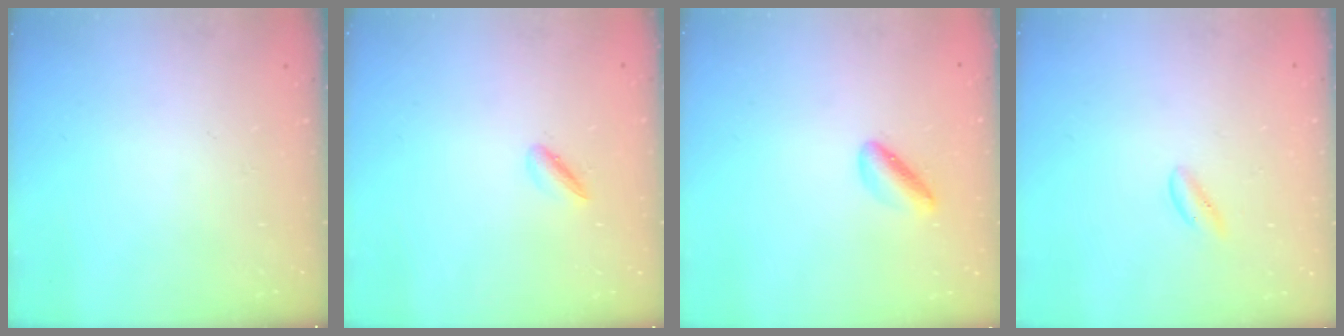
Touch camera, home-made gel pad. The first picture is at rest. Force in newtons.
{"total": 2.8, "press": 2.8, "slide": 0.6}
{"total": 3.2, "press": 3.2, "slide": 0.6}
{"total": 0.0}